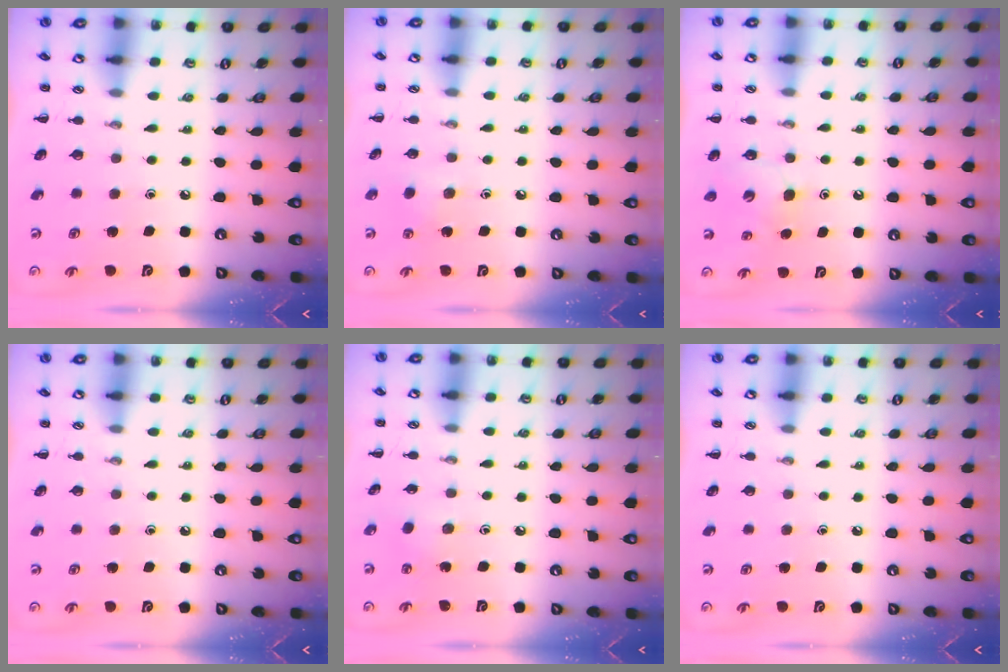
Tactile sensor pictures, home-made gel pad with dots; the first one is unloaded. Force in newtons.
{"total": 5.3, "press": 5.1, "slide": 1.4}
{"total": 4.6, "press": 4.5, "slide": 1.1}
{"total": 0.0}
{"total": 2.8, "press": 2.6, "slide": 0.9}
{"total": 0.0}